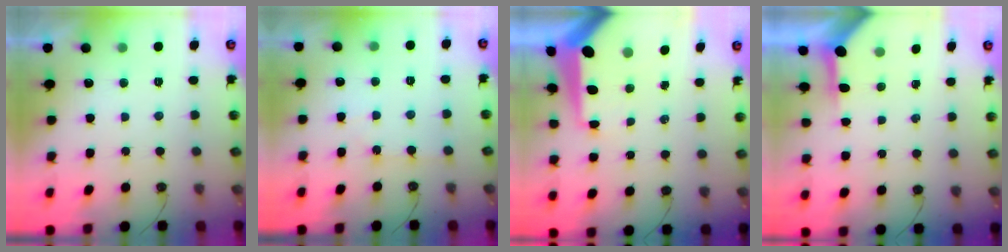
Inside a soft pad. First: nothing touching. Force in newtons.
{"total": 3.0, "press": 3.0, "slide": 0.4}
{"total": 14.8, "press": 14.7, "slide": 1.6}
{"total": 4.4, "press": 4.4, "slide": 0.5}